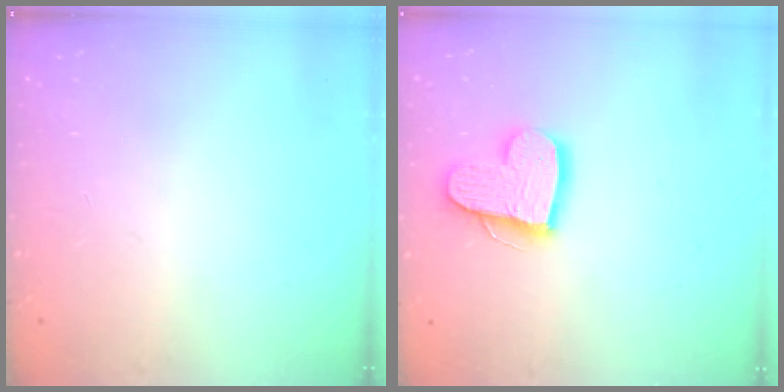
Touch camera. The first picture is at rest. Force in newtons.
{"total": 14.4, "press": 14.3, "slide": 1.3}